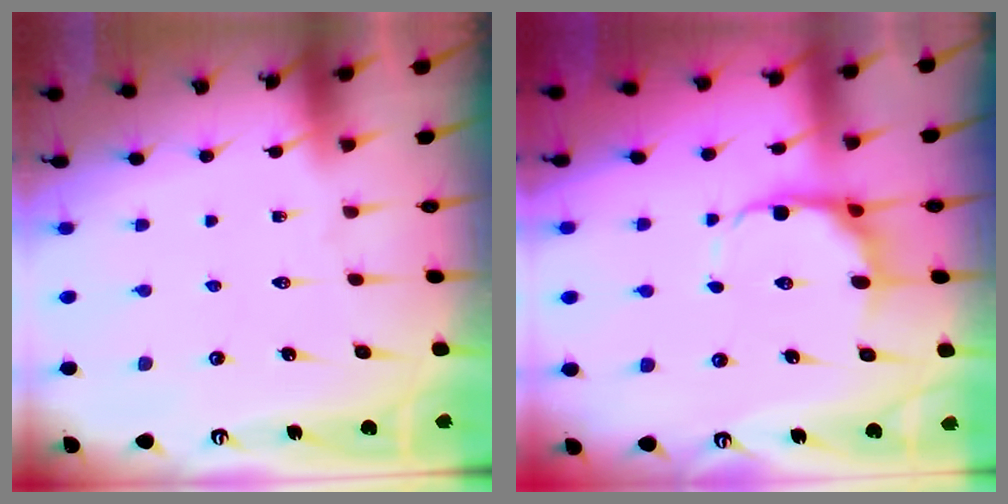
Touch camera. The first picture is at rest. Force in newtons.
{"total": 8.9, "press": 8.2, "slide": 3.4}